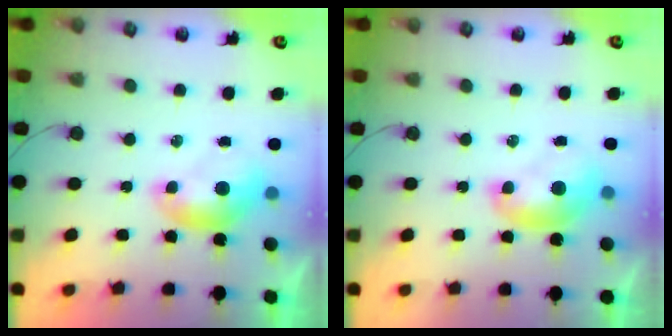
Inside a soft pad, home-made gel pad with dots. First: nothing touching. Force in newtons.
{"total": 1.5, "press": 1.5, "slide": 0.2}